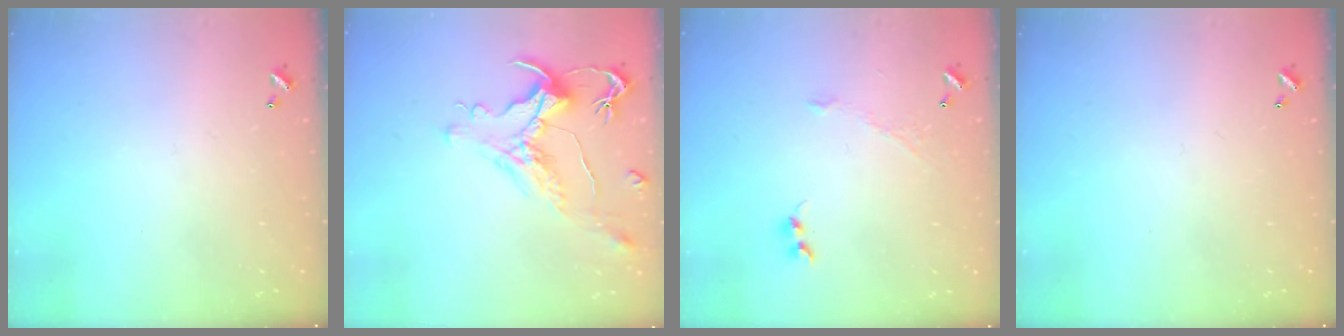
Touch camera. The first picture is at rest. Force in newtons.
{"total": 1.7, "press": 1.1, "slide": 1.3}
{"total": 2.9, "press": 2.8, "slide": 0.5}
{"total": 0.0}